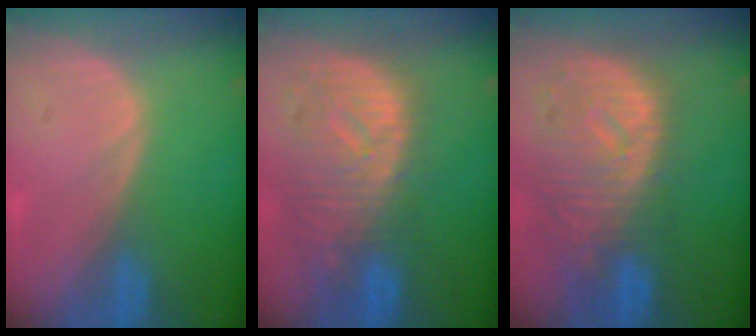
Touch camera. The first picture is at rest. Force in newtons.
{"total": 10.9, "press": 9.6, "slide": 5.2}
{"total": 11.5, "press": 10.0, "slide": 5.7}